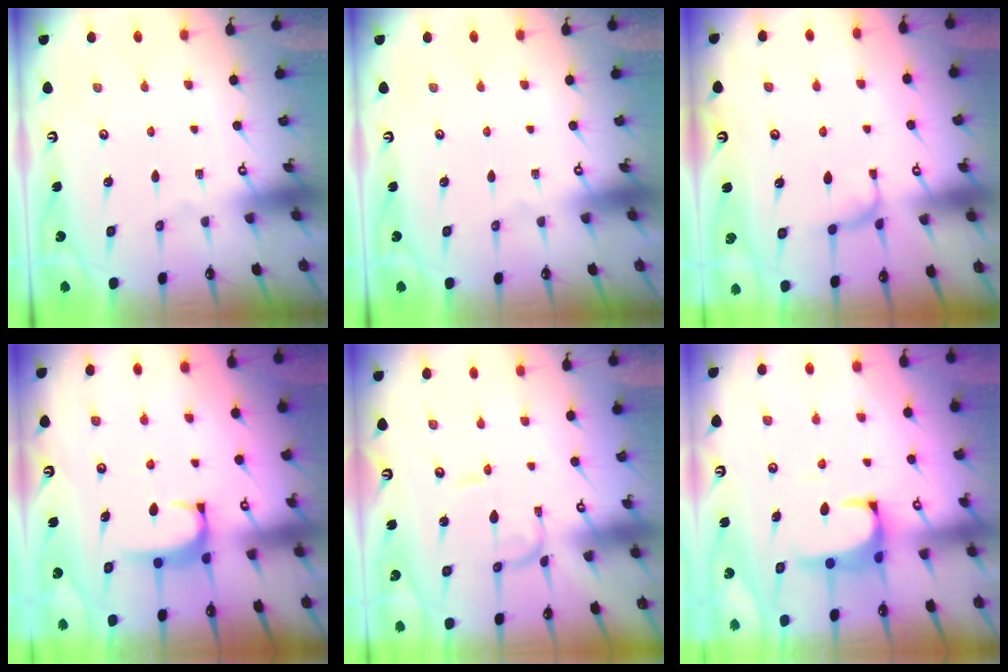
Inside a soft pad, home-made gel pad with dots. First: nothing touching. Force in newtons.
{"total": 0.0}
{"total": 0.9, "press": 0.4, "slide": 0.8}
{"total": 1.6, "press": 1.5, "slide": 0.5}
{"total": 1.3, "press": 1.3, "slide": 0.1}
{"total": 1.7, "press": 1.6, "slide": 0.7}